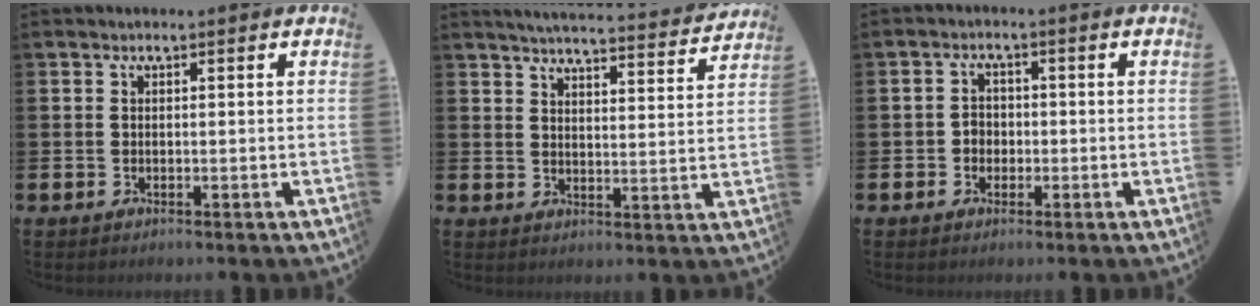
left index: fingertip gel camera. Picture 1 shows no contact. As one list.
[{"total": 5.1, "force": [5.0, 0.1, 0.8], "torque": [-0.018, -0.044, 0.083]}, {"total": 2.1, "force": [-0.7, 1.9, 0.6], "torque": [-0.003, 0.001, -0.021]}]